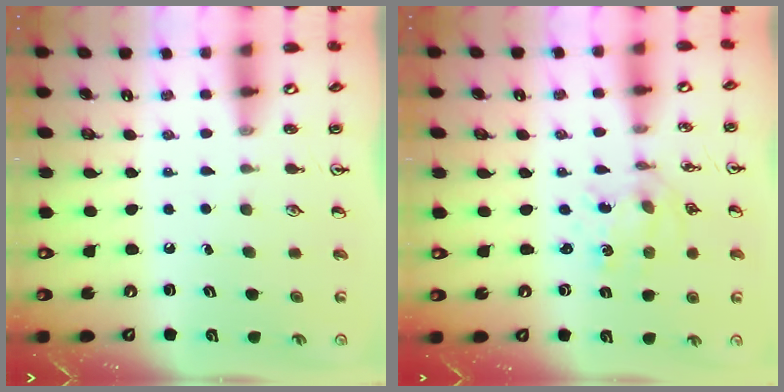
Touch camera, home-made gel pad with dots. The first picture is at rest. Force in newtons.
{"total": 1.5, "press": 1.4, "slide": 0.5}